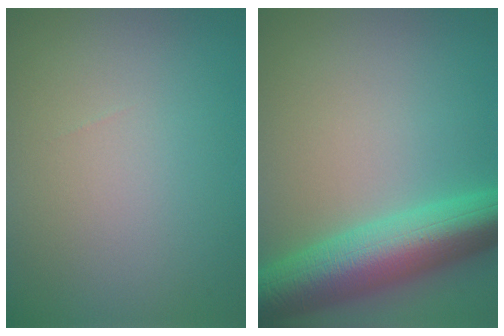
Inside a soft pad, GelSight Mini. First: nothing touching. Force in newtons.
{"total": 9.2, "press": 9.2, "slide": 0.1}